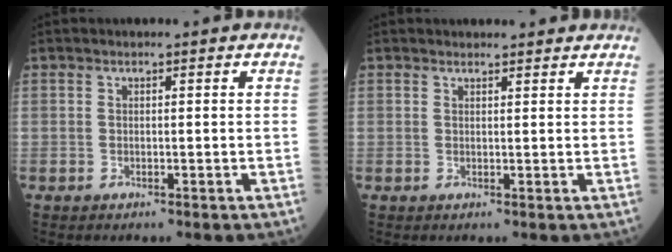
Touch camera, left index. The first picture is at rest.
{"total": 2.9, "force": [2.8, 0.6, 0.5], "torque": [-0.010, 0.008, 0.030]}